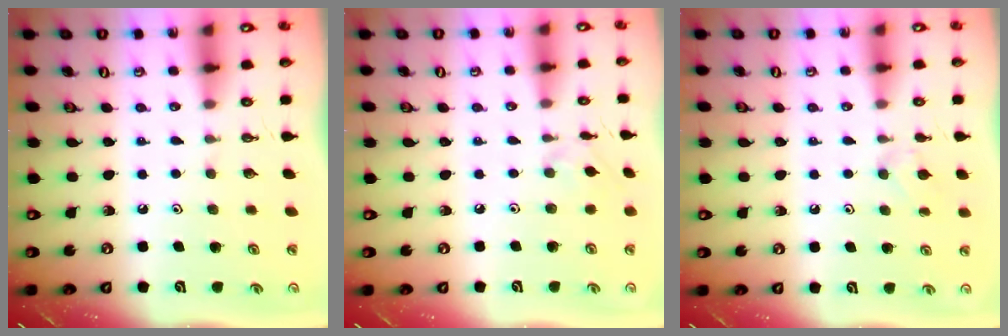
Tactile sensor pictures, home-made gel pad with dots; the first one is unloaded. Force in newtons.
{"total": 2.2, "press": 2.1, "slide": 0.5}
{"total": 6.4, "press": 6.3, "slide": 1.0}